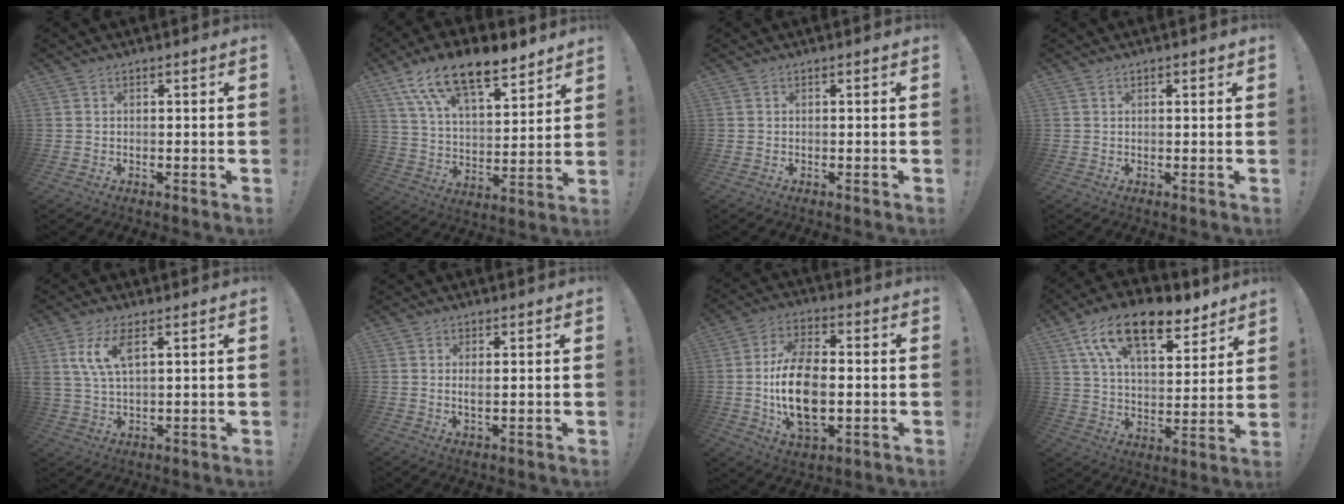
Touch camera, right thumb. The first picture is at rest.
{"total": 17.2, "force": [12.1, 7.0, 9.9], "torque": [-0.178, -0.078, 0.218]}
{"total": 0.0}
{"total": 0.8, "force": [0.5, 0.4, 0.4], "torque": [0.000, -0.002, 0.008]}
{"total": 8.6, "force": [3.7, 3.6, 6.9], "torque": [-0.126, -0.009, 0.066]}
{"total": 2.0, "force": [0.6, 0.2, 1.9], "torque": [-0.028, -0.007, 0.007]}
{"total": 16.1, "force": [-1.7, 9.4, 13.0], "torque": [-0.243, 0.001, -0.033]}
{"total": 18.4, "force": [11.4, 8.5, 11.7], "torque": [-0.199, -0.059, 0.201]}